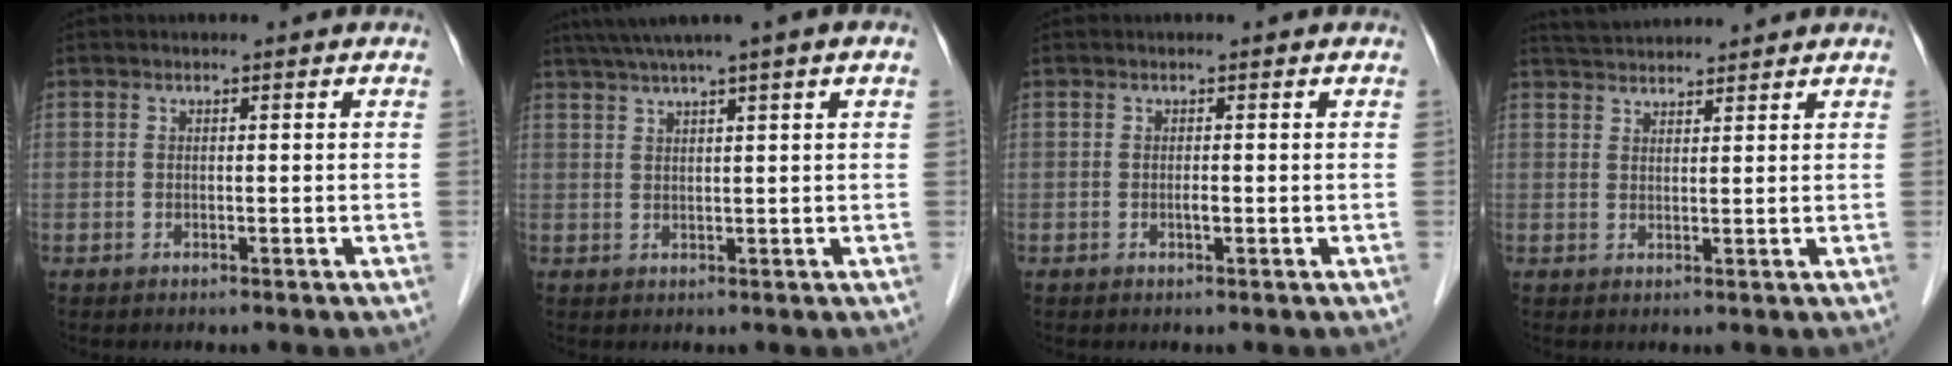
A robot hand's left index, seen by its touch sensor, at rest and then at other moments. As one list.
[{"total": 7.3, "force": [5.0, -0.7, 5.3], "torque": [-0.085, 0.038, 0.078]}, {"total": 0.5, "force": [-0.1, 0.1, 0.5], "torque": [-0.007, 0.001, -0.004]}, {"total": 5.9, "force": [5.7, 0.4, 1.3], "torque": [-0.028, 0.038, 0.094]}]